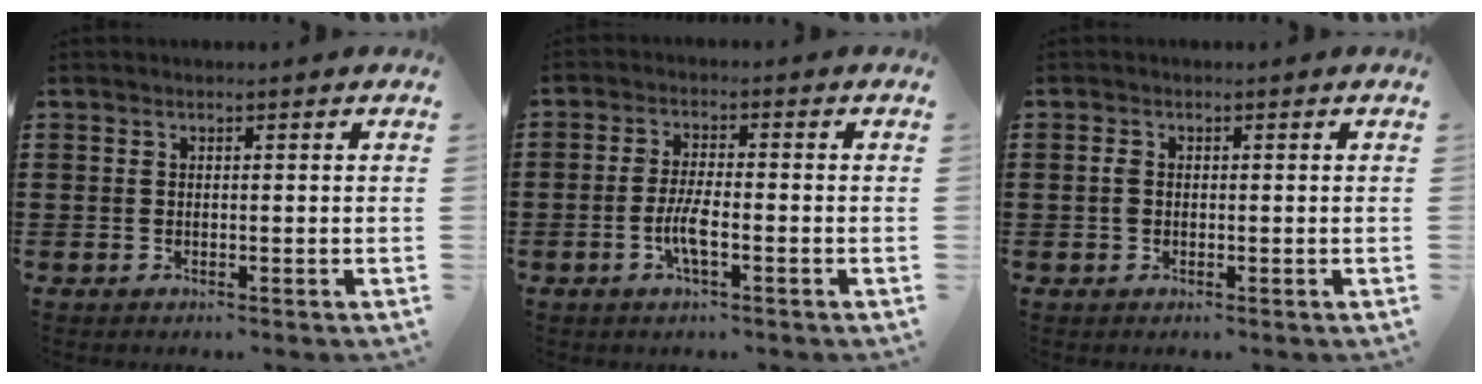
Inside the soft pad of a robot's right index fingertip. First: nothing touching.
{"total": 4.4, "force": [-1.6, 0.8, 4.0], "torque": [-0.088, -0.005, -0.035]}
{"total": 1.4, "force": [-0.1, 0.9, 1.0], "torque": [-0.030, 0.002, -0.005]}